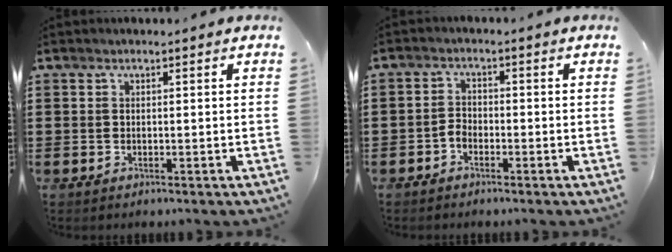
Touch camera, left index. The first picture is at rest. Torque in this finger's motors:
{"motor_torque": [0.48, 0.25, 0.18, 0.04]}